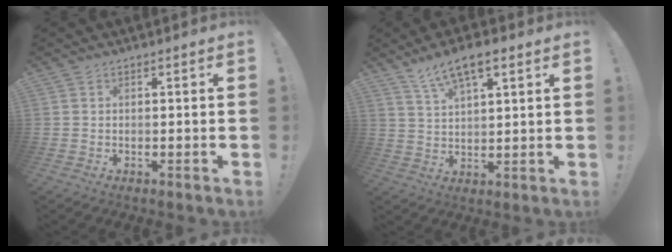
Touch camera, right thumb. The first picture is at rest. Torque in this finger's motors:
{"motor_torque": [0.04, 0.04, 0.27, 0.17, 0.00]}